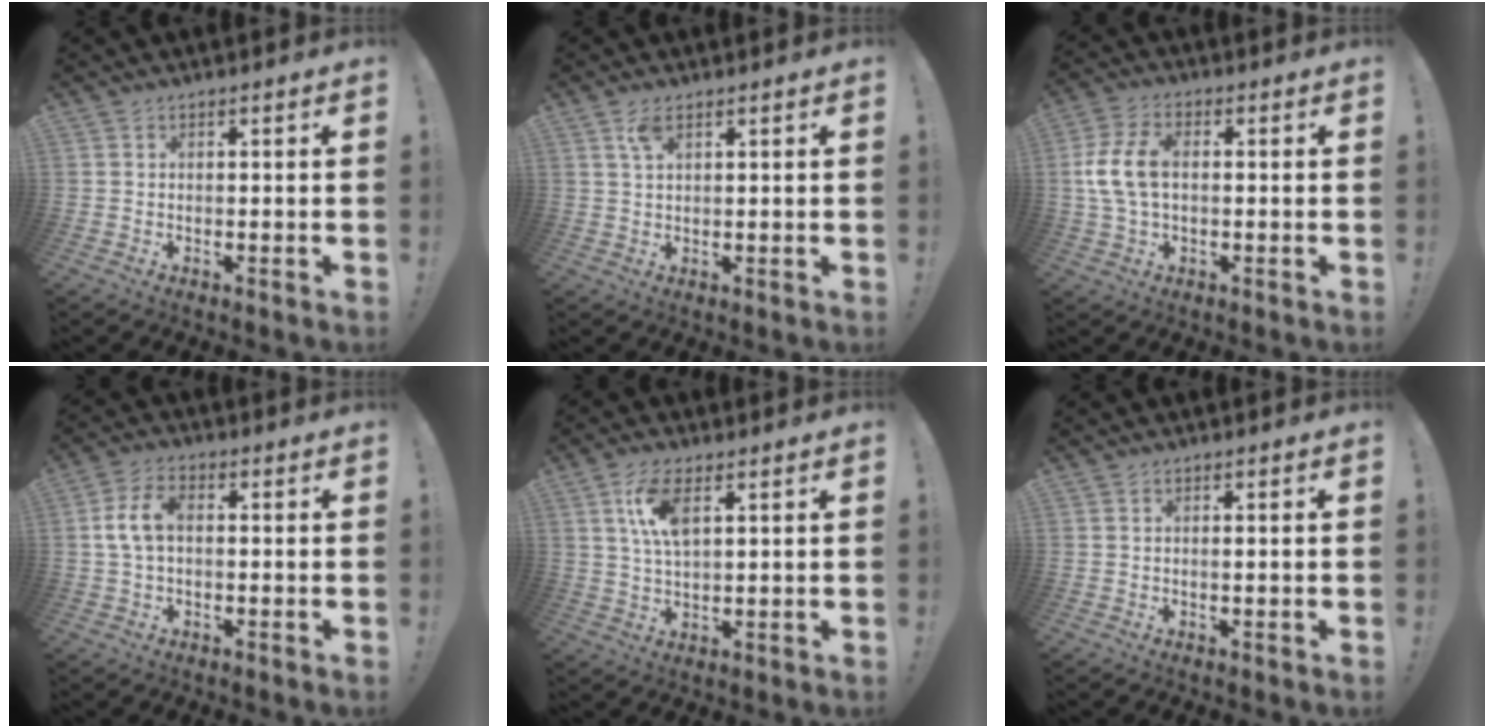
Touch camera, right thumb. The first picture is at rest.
{"total": 3.6, "force": [1.9, 1.5, 2.6], "torque": [-0.047, -0.003, 0.033]}
{"total": 10.1, "force": [0.4, 6.2, 8.0], "torque": [-0.161, 0.006, 0.013]}
{"total": 7.3, "force": [0.4, 4.4, 5.8], "torque": [-0.114, 0.012, 0.008]}
{"total": 9.0, "force": [3.5, 3.9, 7.3], "torque": [-0.141, -0.002, 0.062]}
{"total": 0.7, "force": [0.0, -0.2, 0.7], "torque": [-0.005, -0.004, -0.002]}